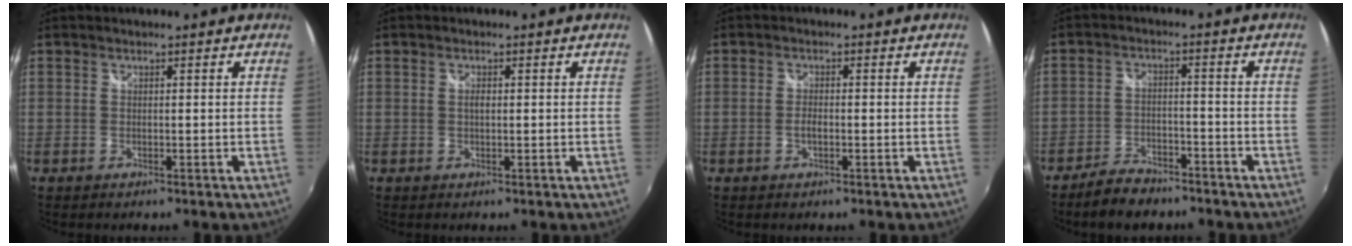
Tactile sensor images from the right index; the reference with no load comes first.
{"total": 1.1, "force": [0.1, 0.5, 1.0], "torque": [-0.018, 0.002, -0.001]}
{"total": 1.7, "force": [-0.6, 0.7, 1.4], "torque": [-0.029, -0.001, -0.011]}
{"total": 7.1, "force": [-5.8, 3.1, 2.7], "torque": [-0.078, 0.006, -0.094]}